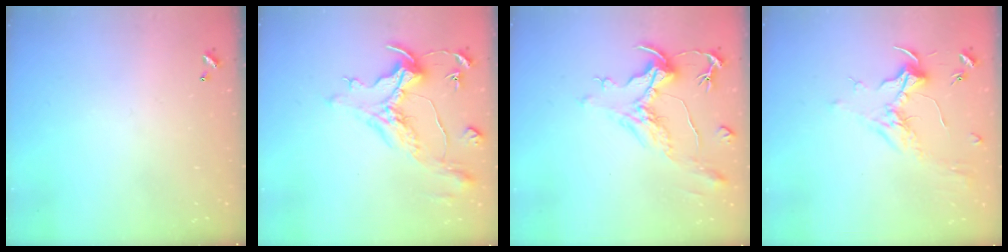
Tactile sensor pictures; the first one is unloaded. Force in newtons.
{"total": 1.5, "press": 0.8, "slide": 1.2}
{"total": 1.9, "press": 1.4, "slide": 1.2}
{"total": 1.9, "press": 1.7, "slide": 0.7}